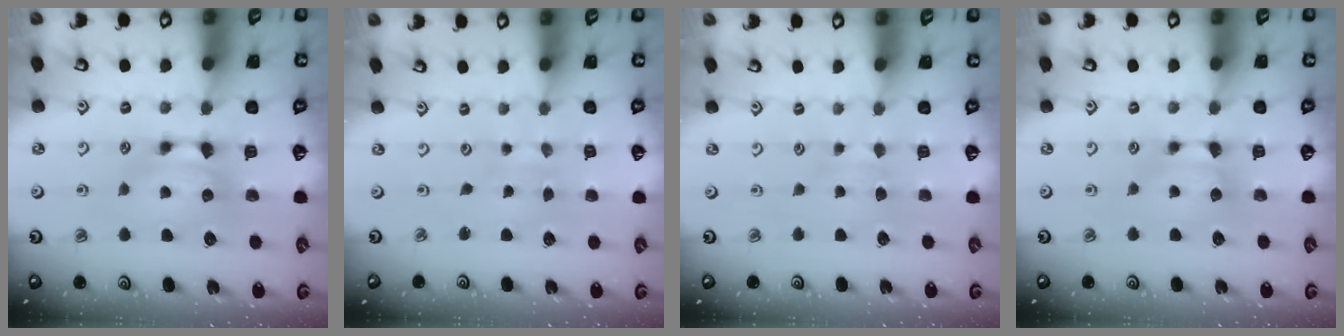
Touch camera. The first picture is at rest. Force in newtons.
{"total": 4.8, "press": 4.8, "slide": 0.2}
{"total": 2.1, "press": 2.1, "slide": 0.3}
{"total": 0.6, "press": 0.6, "slide": 0.3}